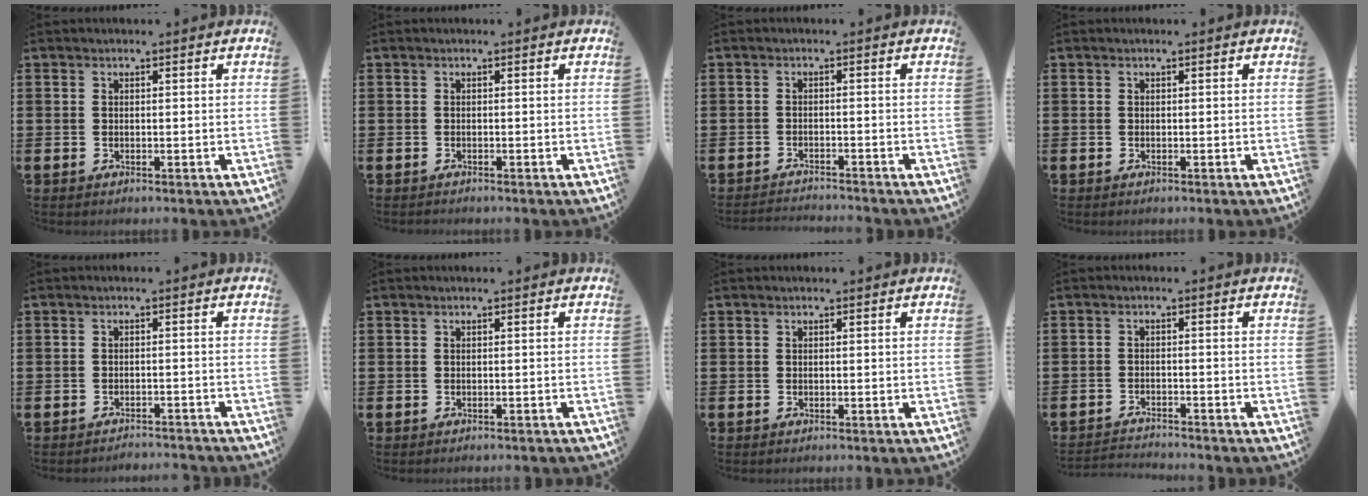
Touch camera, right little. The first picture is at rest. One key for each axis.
{"total": 0.0}
{"total": 1.5, "fx": -1.5, "fy": -0.1, "fz": -0.1, "tx": -0.002, "ty": 0.004, "tz": -0.032}
{"total": 0.0}
{"total": 1.4, "fx": -1.4, "fy": -0.1, "fz": -0.1, "tx": -0.003, "ty": 0.004, "tz": -0.030}
{"total": 0.0}
{"total": 0.0}
{"total": 1.8, "fx": -1.8, "fy": -0.1, "fz": -0.1, "tx": -0.003, "ty": 0.003, "tz": -0.038}